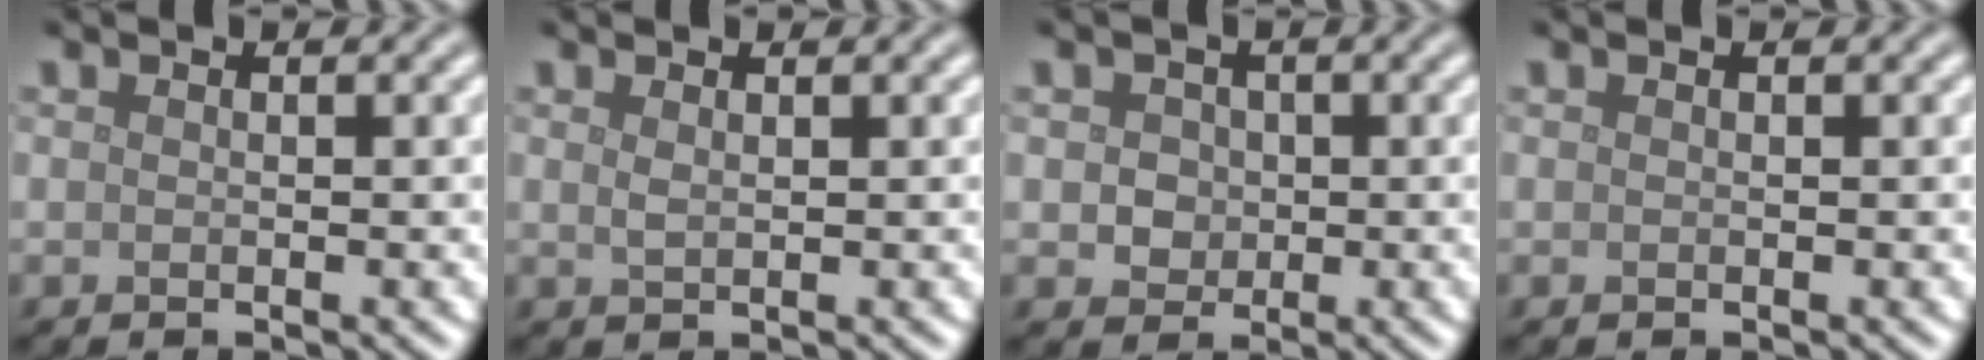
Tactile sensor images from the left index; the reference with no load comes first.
{"total": 0.8, "force": [0.5, 0.3, 0.6], "torque": [-0.013, 0.000, 0.010]}
{"total": 2.7, "force": [0.5, 2.3, 1.3], "torque": [-0.013, 0.008, 0.003]}
{"total": 0.0}